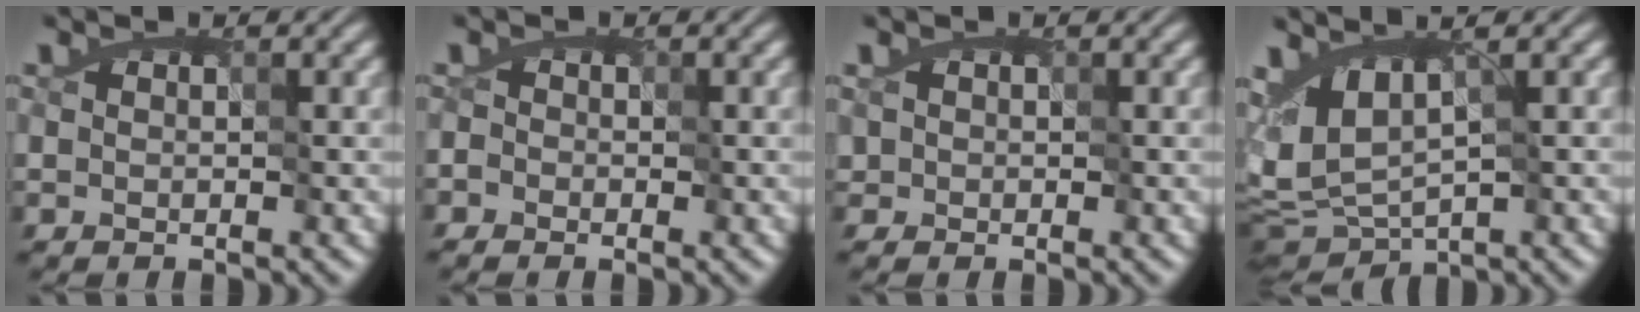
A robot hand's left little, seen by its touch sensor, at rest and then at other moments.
{"total": 1.9, "force": [0.0, 1.8, 0.8], "torque": [-0.008, 0.014, -0.010]}
{"total": 0.6, "force": [-0.2, 0.6, 0.0], "torque": [-0.004, 0.000, -0.002]}
{"total": 4.4, "force": [0.2, 2.3, 3.8], "torque": [-0.071, -0.006, 0.003]}